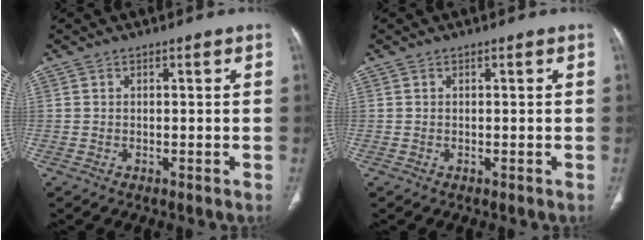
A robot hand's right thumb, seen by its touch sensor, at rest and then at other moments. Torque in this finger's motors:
{"motor_torque": [2.54, 2.47, 0.04, -0.04, 0.03]}